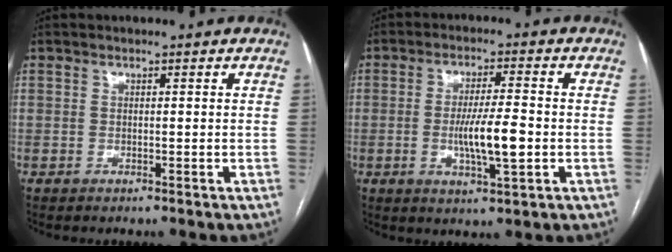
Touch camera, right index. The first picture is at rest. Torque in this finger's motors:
{"motor_torque": [1.37, -0.21, 0.64, 0.14]}